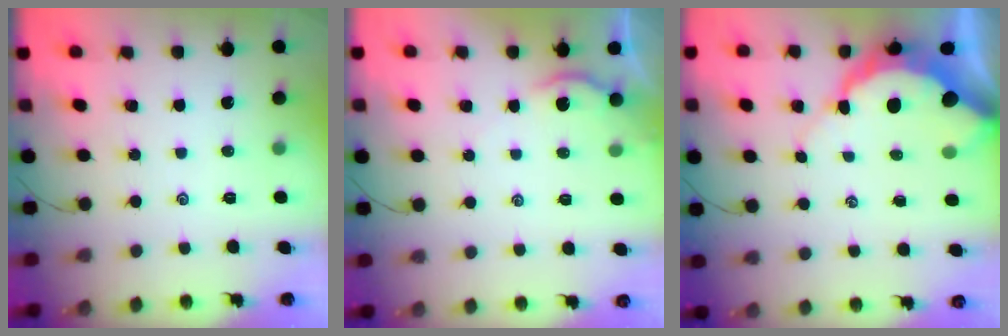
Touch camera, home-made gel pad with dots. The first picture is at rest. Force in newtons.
{"total": 2.3, "press": 2.2, "slide": 0.4}
{"total": 9.6, "press": 9.6, "slide": 0.9}